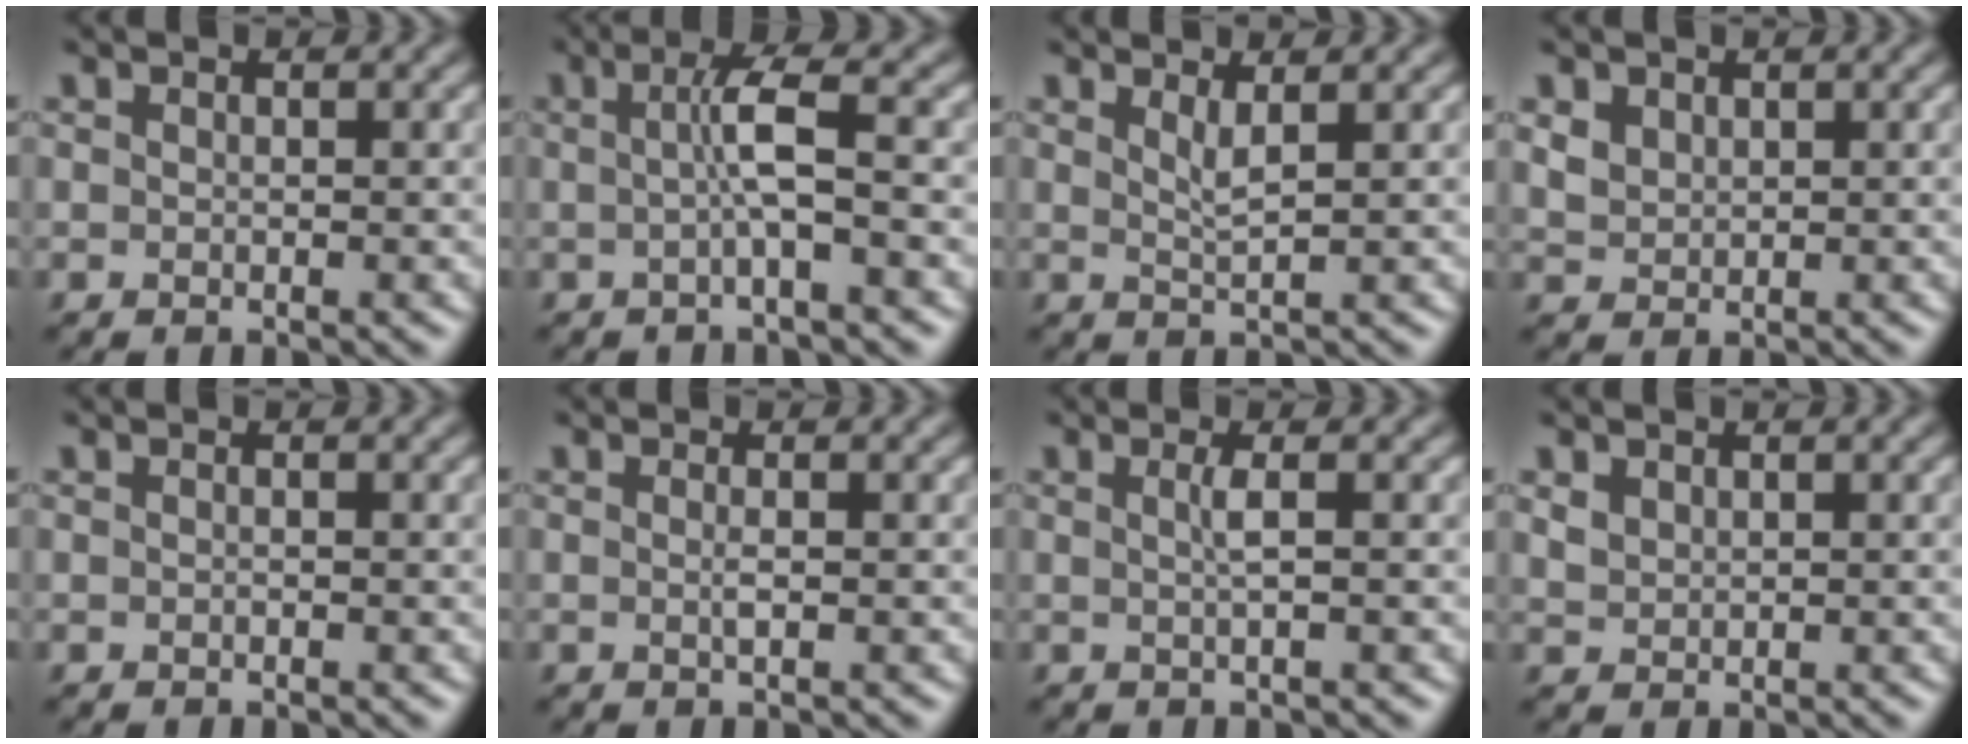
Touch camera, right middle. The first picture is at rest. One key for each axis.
{"total": 3.3, "fx": -0.1, "fy": 0.4, "fz": 3.3, "tx": -0.061, "ty": 0.004, "tz": -0.004}
{"total": 1.6, "fx": 0.8, "fy": 0.3, "fz": 1.3, "tx": -0.023, "ty": -0.003, "tz": 0.013}
{"total": 1.8, "fx": 1.0, "fy": 1.3, "fz": 0.6, "tx": -0.018, "ty": -0.005, "tz": 0.023}
{"total": 0.0}
{"total": 0.8, "fx": 0.0, "fy": 0.1, "fz": 0.8, "tx": -0.017, "ty": 0.000, "tz": -0.001}
{"total": 1.4, "fx": 0.2, "fy": 0.3, "fz": 1.4, "tx": -0.028, "ty": 0.003, "tz": 0.000}
{"total": 1.2, "fx": 0.8, "fy": 0.9, "fz": 0.4, "tx": -0.011, "ty": -0.002, "tz": 0.020}